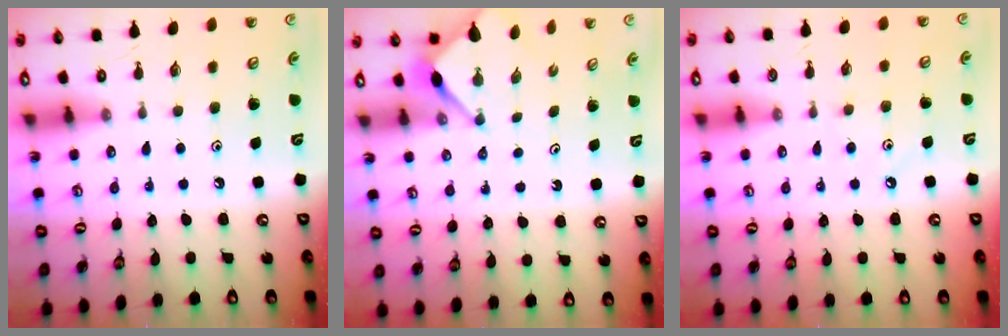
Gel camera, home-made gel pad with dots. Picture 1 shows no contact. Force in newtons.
{"total": 3.5, "press": 3.5, "slide": 0.3}
{"total": 4.2, "press": 4.2, "slide": 0.7}